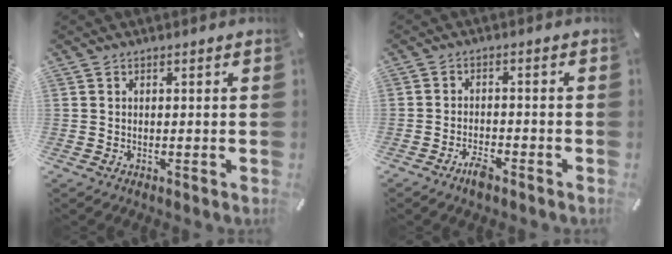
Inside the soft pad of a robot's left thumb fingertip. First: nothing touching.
{"total": 4.0, "force": [-3.2, 1.3, 2.1], "torque": [-0.052, 0.009, -0.063]}